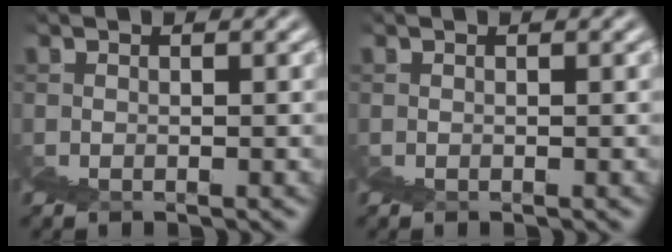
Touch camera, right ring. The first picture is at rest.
{"total": 0.0}